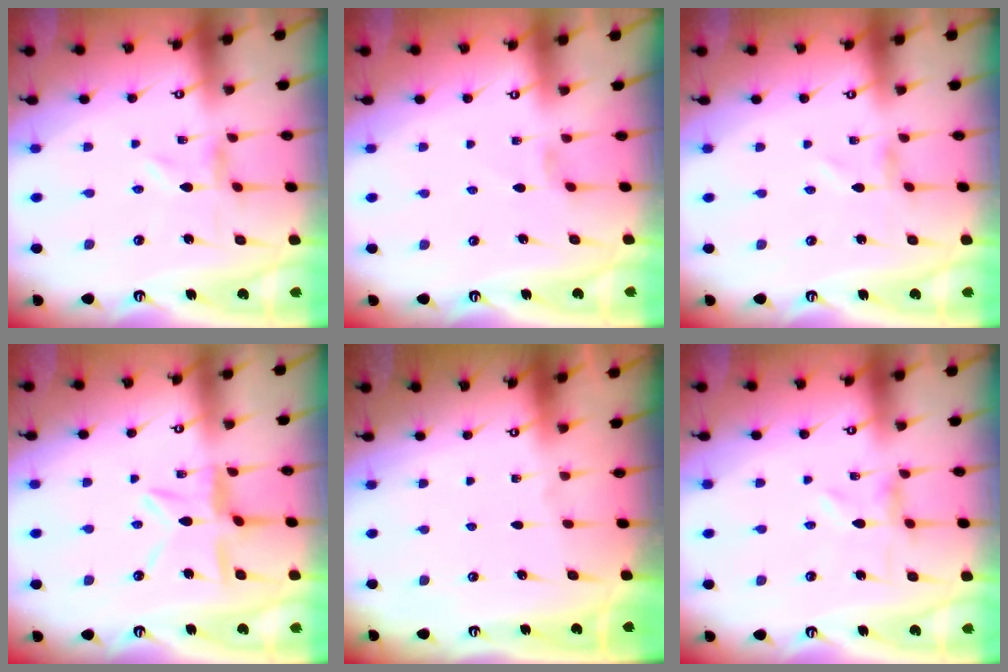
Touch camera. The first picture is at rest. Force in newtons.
{"total": 1.7, "press": 1.6, "slide": 0.4}
{"total": 0.7, "press": 0.7, "slide": 0.1}
{"total": 10.0, "press": 10.0, "slide": 1.0}
{"total": 0.0}
{"total": 0.7, "press": 0.7, "slide": 0.2}